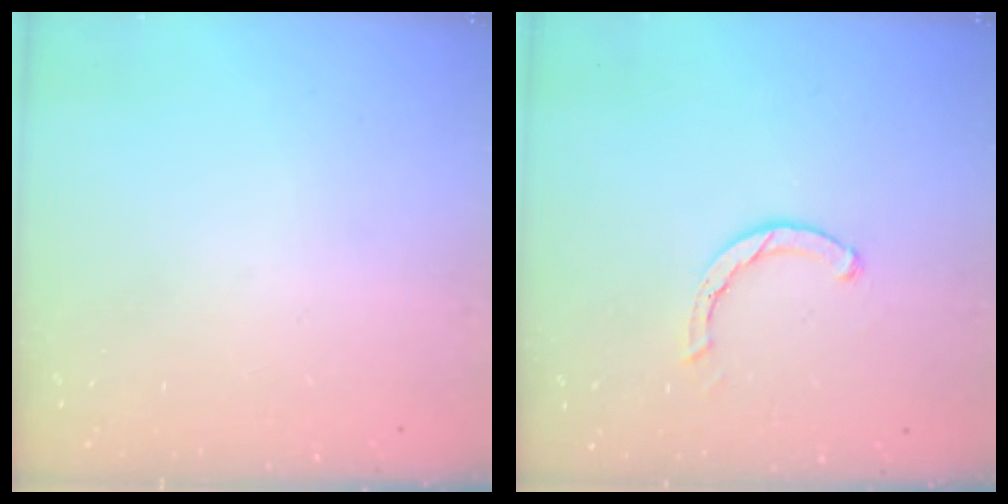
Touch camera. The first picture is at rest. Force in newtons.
{"total": 2.0, "press": 2.0, "slide": 0.2}